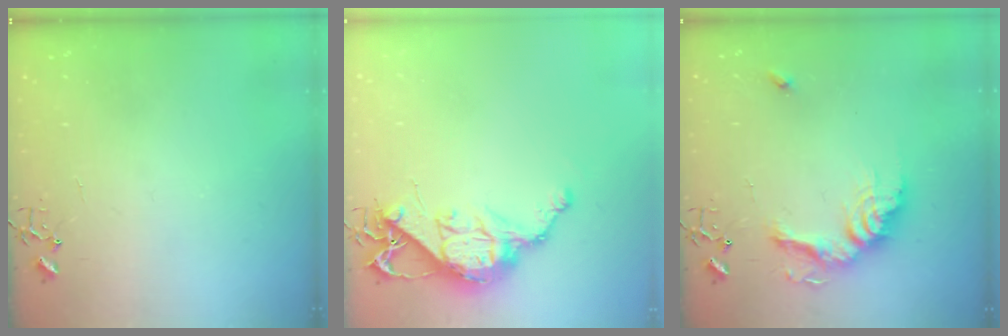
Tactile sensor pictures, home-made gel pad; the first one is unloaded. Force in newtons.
{"total": 12.8, "press": 12.7, "slide": 1.0}
{"total": 17.3, "press": 17.2, "slide": 1.5}